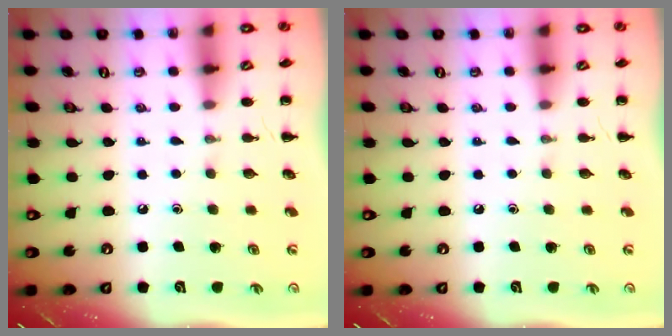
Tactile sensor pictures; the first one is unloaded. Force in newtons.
{"total": 0.0}